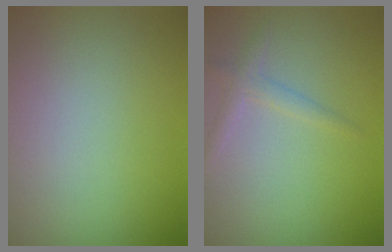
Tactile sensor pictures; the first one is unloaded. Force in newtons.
{"total": 1.5, "press": 1.5, "slide": 0.1}